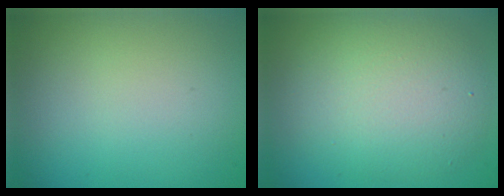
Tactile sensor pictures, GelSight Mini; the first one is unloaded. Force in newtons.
{"total": 6.4, "press": 6.4, "slide": 0.2}